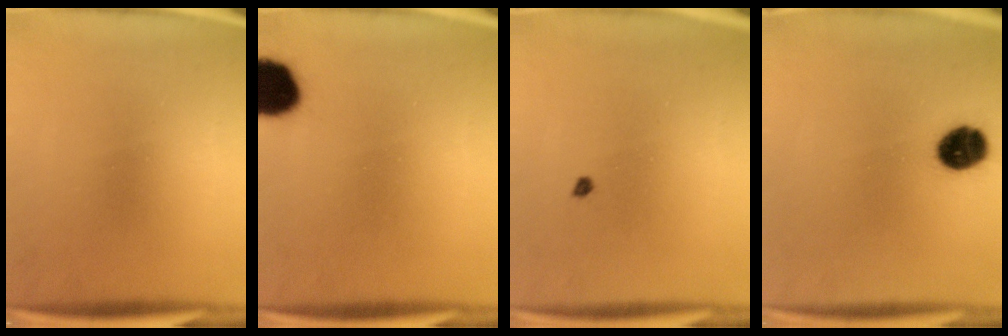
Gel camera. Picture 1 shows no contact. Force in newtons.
{"total": 10.9}
{"total": 0.6}
{"total": 8.9}